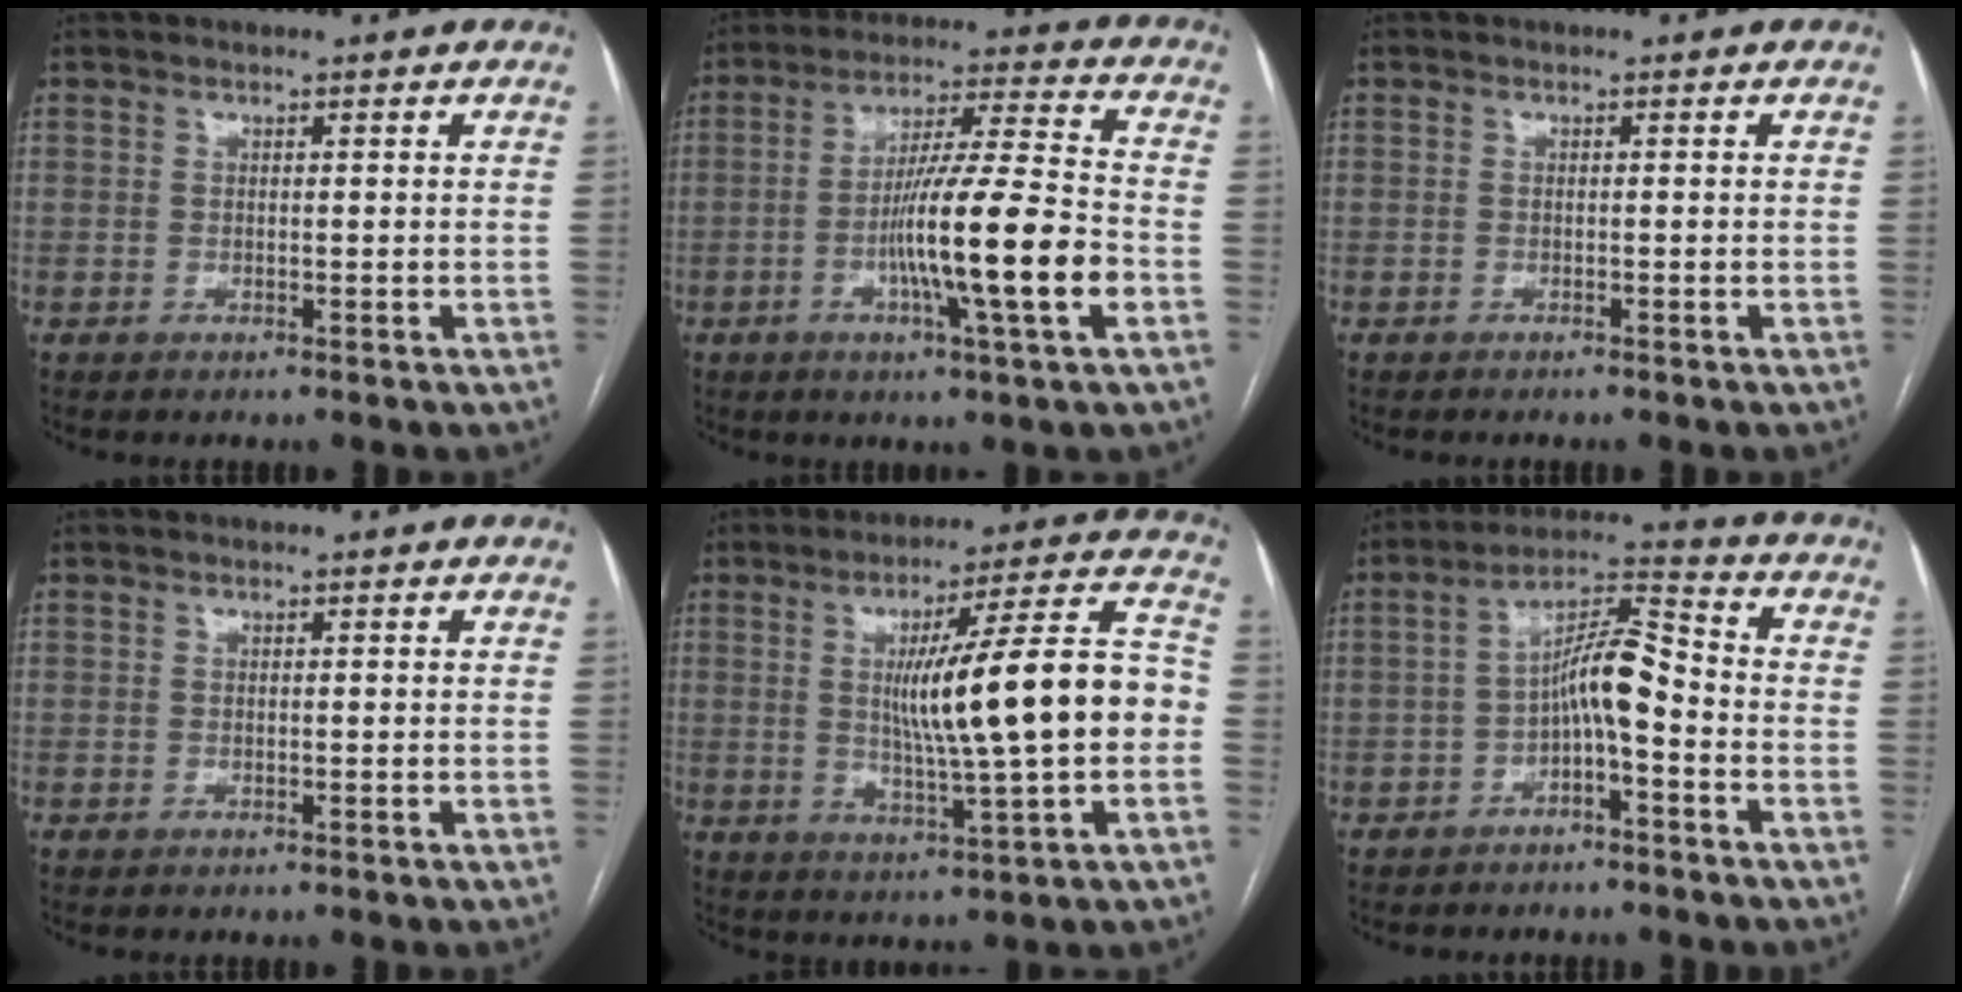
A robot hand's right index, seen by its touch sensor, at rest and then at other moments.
{"total": 15.1, "force": [-4.1, -0.5, 14.5], "torque": [-0.250, -0.006, -0.074]}
{"total": 0.8, "force": [-0.7, -0.3, 0.3], "torque": [-0.002, 0.004, -0.013]}
{"total": 0.0}
{"total": 16.9, "force": [-0.4, 0.6, 16.9], "torque": [-0.258, 0.015, -0.003]}
{"total": 7.7, "force": [-2.2, 1.5, 7.3], "torque": [-0.131, 0.029, -0.039]}